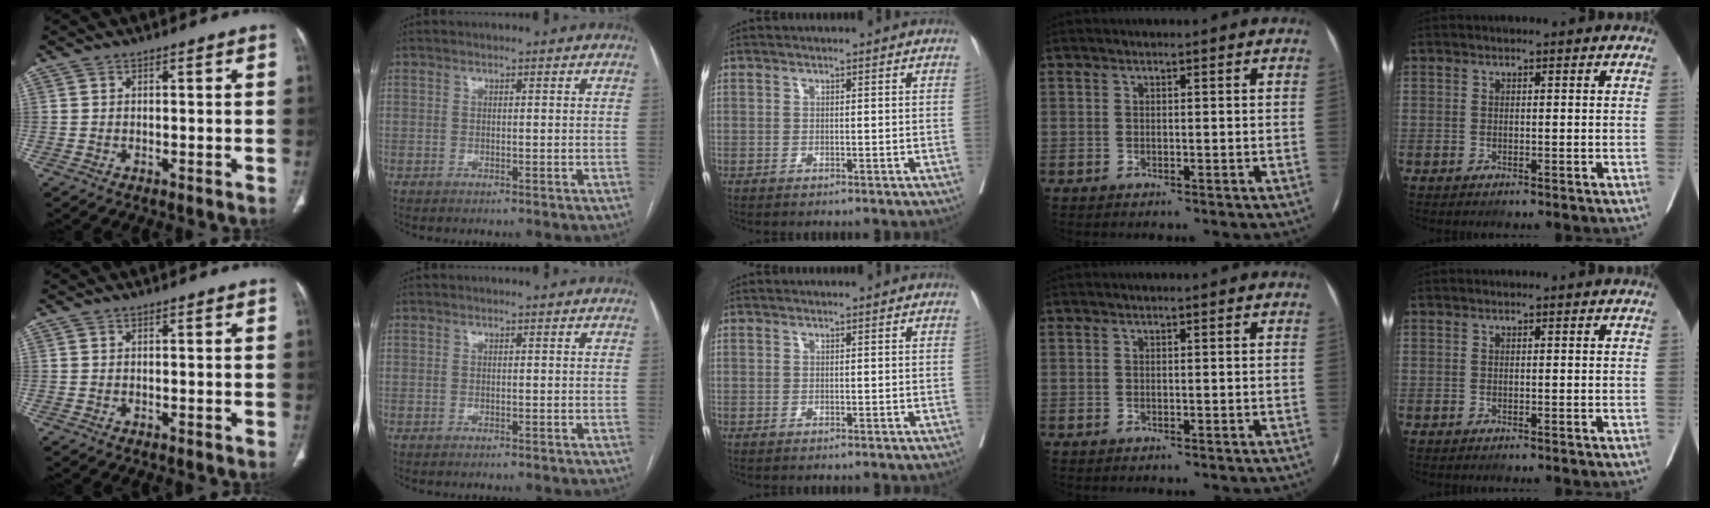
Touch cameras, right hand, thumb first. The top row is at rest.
{}